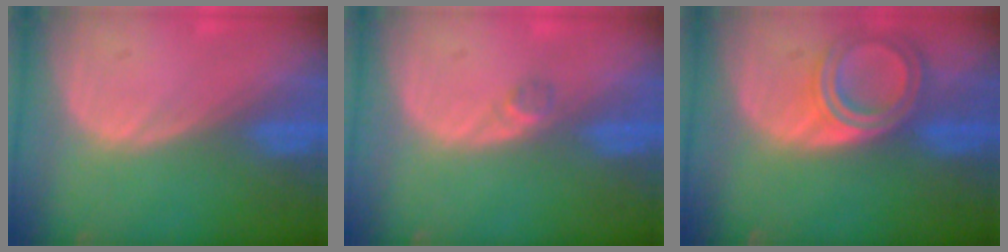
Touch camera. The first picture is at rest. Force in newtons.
{"total": 1.3, "press": 1.1, "slide": 0.7}
{"total": 6.6, "press": 5.9, "slide": 2.9}